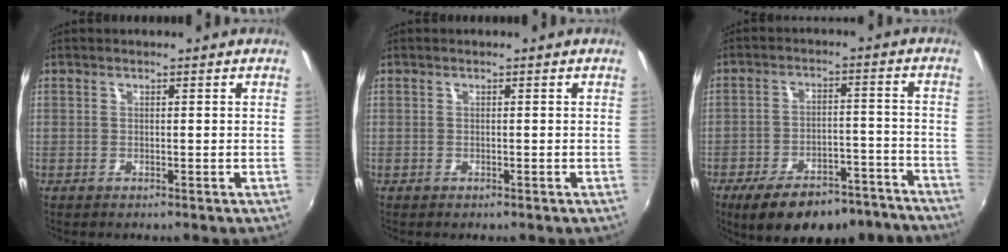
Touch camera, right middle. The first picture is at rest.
{"total": 0.0}
{"total": 17.0, "force": [-13.6, 5.9, 8.3], "torque": [-0.144, 0.002, -0.181]}